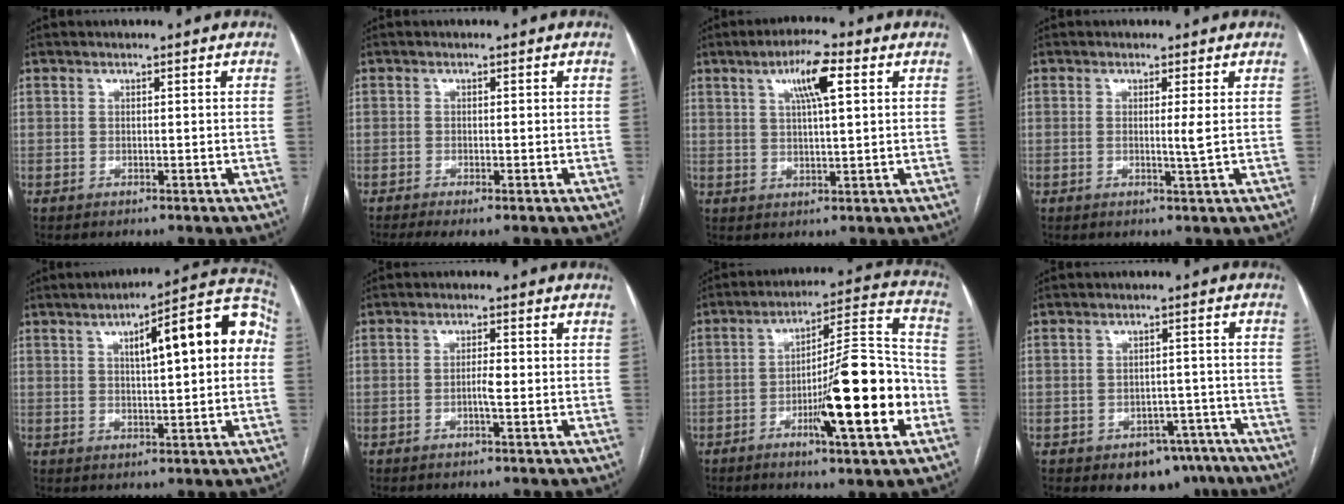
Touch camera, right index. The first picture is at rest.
{"total": 3.3, "force": [-2.2, 0.5, 2.5], "torque": [-0.046, -0.009, -0.037]}
{"total": 7.1, "force": [3.0, 0.9, 6.4], "torque": [-0.116, 0.010, 0.049]}
{"total": 1.9, "force": [0.1, -0.5, 1.8], "torque": [-0.031, -0.006, 0.001]}
{"total": 14.7, "force": [3.2, 3.1, 13.9], "torque": [-0.182, 0.040, 0.041]}
{"total": 2.3, "force": [-0.5, 0.3, 2.2], "torque": [-0.039, 0.002, -0.010]}
{"total": 17.6, "force": [-5.4, 1.8, 16.6], "torque": [-0.255, 0.005, -0.081]}
{"total": 8.3, "force": [-5.8, 5.2, 2.9], "torque": [-0.009, 0.027, -0.073]}